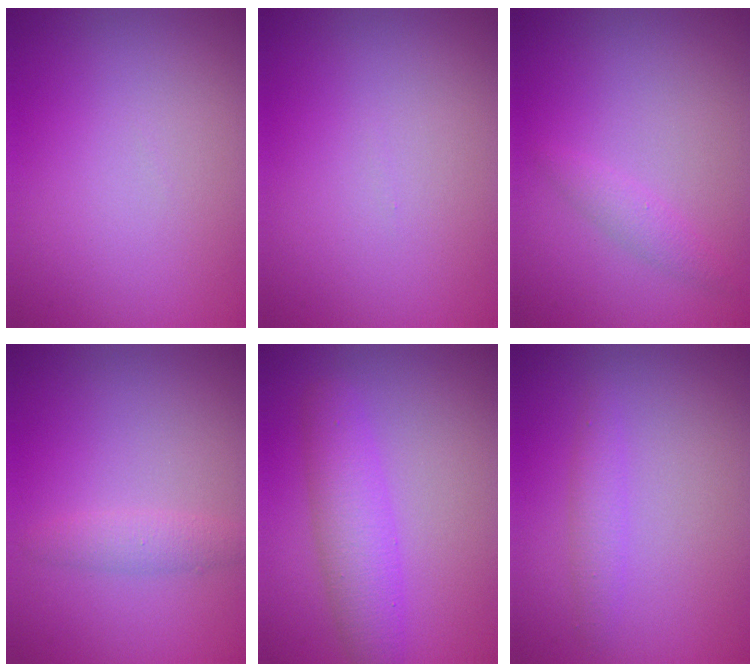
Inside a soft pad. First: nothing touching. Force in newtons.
{"total": 0.0}
{"total": 1.2, "press": 1.2, "slide": 0.1}
{"total": 1.4, "press": 1.4, "slide": 0.0}
{"total": 3.7, "press": 3.7, "slide": 0.2}
{"total": 1.5, "press": 1.4, "slide": 0.1}